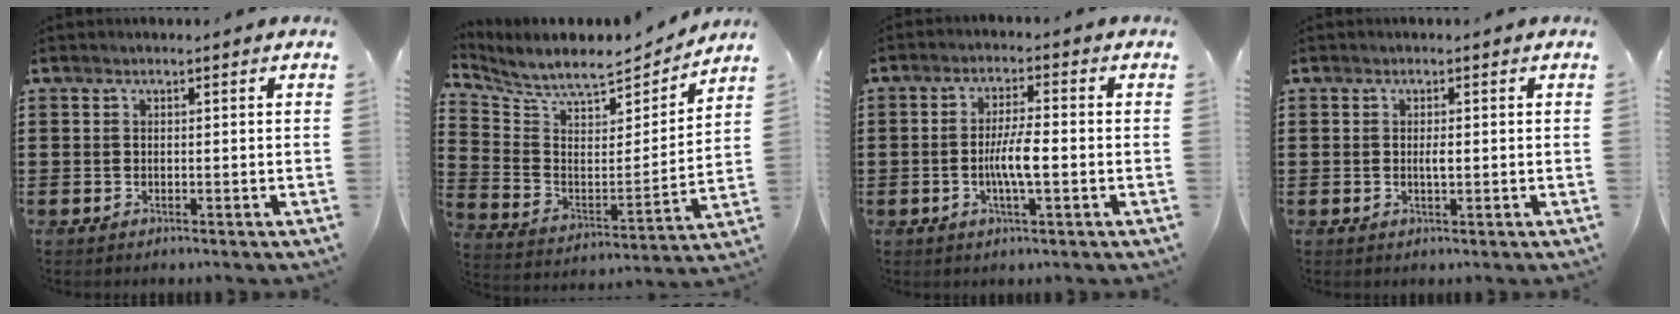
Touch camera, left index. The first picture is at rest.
{"total": 8.0, "force": [7.4, 1.4, 2.8], "torque": [-0.092, -0.053, 0.124]}
{"total": 5.5, "force": [-1.1, 1.0, 5.3], "torque": [-0.104, 0.001, -0.026]}
{"total": 1.3, "force": [0.0, 0.3, 1.3], "torque": [-0.025, -0.001, 0.001]}